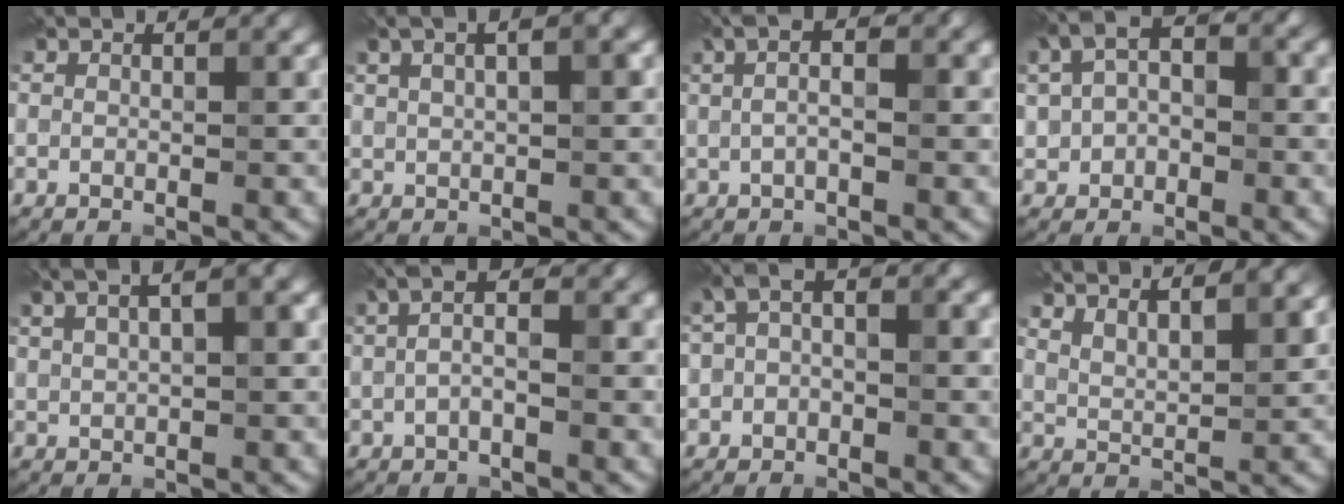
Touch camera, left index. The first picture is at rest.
{"total": 6.3, "force": [2.6, 2.8, 4.9], "torque": [-0.074, 0.023, 0.024]}
{"total": 5.8, "force": [1.5, 2.8, 4.8], "torque": [-0.060, 0.019, -0.002]}
{"total": 6.7, "force": [0.8, 4.6, 4.8], "torque": [-0.088, 0.012, 0.006]}
{"total": 7.2, "force": [3.2, 3.2, 5.6], "torque": [-0.089, 0.027, 0.038]}
{"total": 3.8, "force": [0.1, 1.3, 3.6], "torque": [-0.070, 0.014, -0.011]}
{"total": 4.6, "force": [0.1, 2.9, 3.6], "torque": [-0.052, 0.015, -0.008]}
{"total": 6.7, "force": [5.0, 2.1, 4.0], "torque": [-0.050, 0.024, 0.056]}